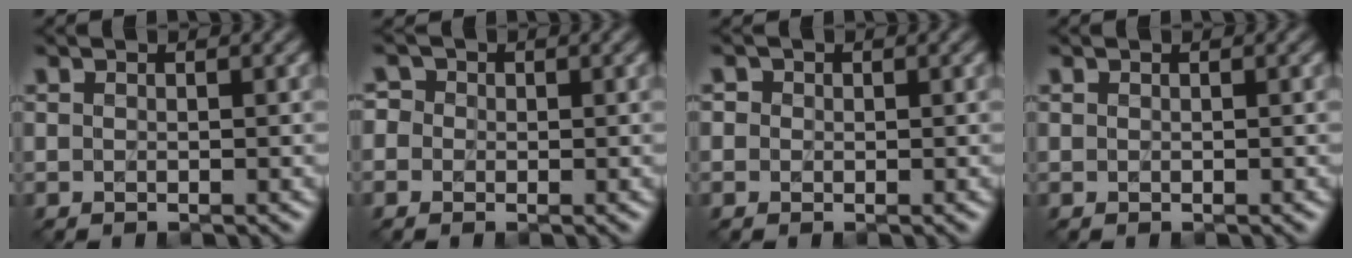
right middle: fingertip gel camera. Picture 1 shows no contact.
{"total": 2.2, "force": [0.5, 2.0, 0.8], "torque": [0.003, 0.015, -0.019]}
{"total": 1.0, "force": [0.3, 0.9, 0.2], "torque": [-0.003, 0.001, -0.005]}
{"total": 0.0}